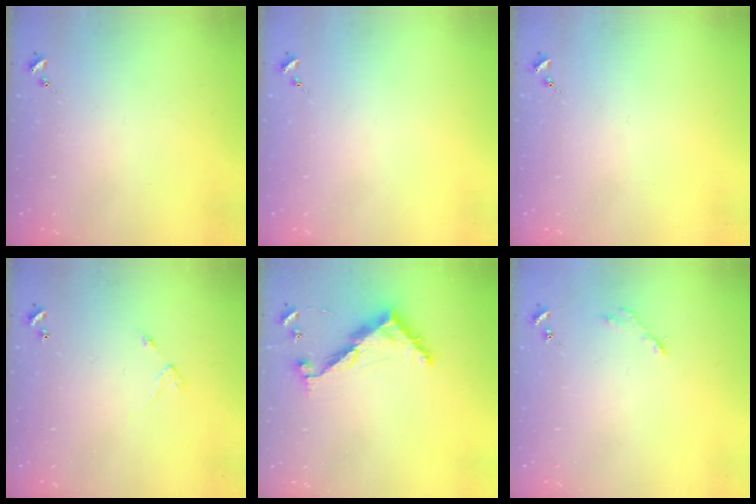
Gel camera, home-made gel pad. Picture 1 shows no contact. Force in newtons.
{"total": 0.0}
{"total": 0.0}
{"total": 4.2, "press": 4.2, "slide": 0.4}
{"total": 9.3, "press": 9.3, "slide": 0.3}
{"total": 2.8, "press": 2.8, "slide": 0.4}